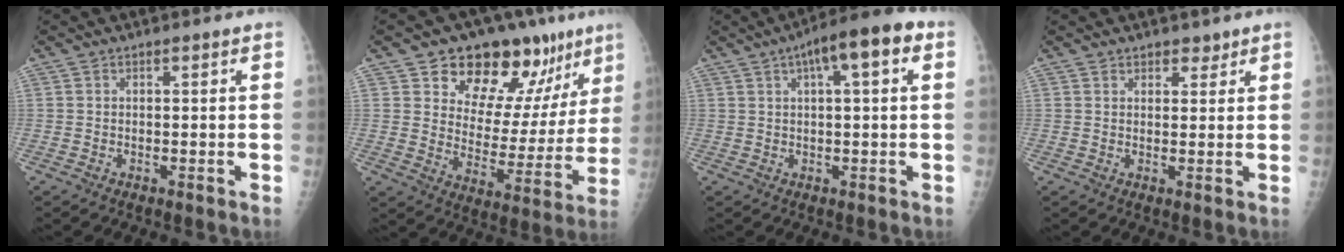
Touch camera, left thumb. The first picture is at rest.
{"total": 19.2, "force": [12.1, 9.9, 11.2], "torque": [-0.094, -0.055, 0.182]}
{"total": 10.3, "force": [4.0, 2.7, 9.1], "torque": [-0.133, 0.024, 0.052]}
{"total": 2.2, "force": [1.7, 1.3, 0.5], "torque": [0.013, -0.010, 0.021]}